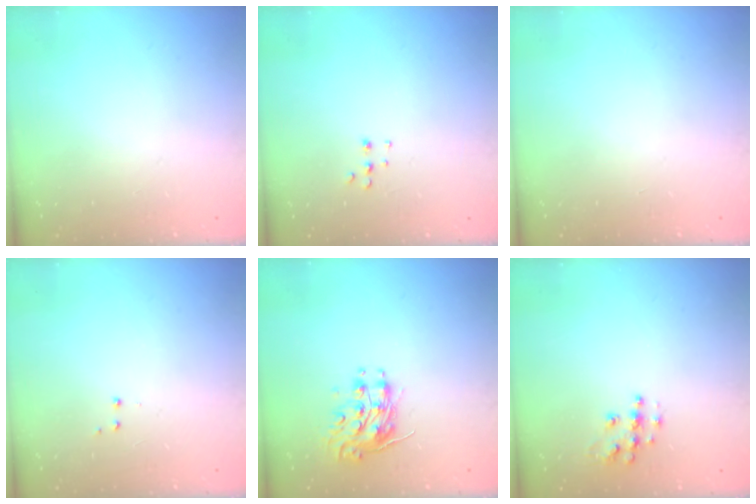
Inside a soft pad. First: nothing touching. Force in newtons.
{"total": 5.1, "press": 5.0, "slide": 0.7}
{"total": 0.0}
{"total": 2.8, "press": 2.7, "slide": 0.5}
{"total": 8.9, "press": 8.9, "slide": 0.2}
{"total": 8.5, "press": 8.5, "slide": 0.4}